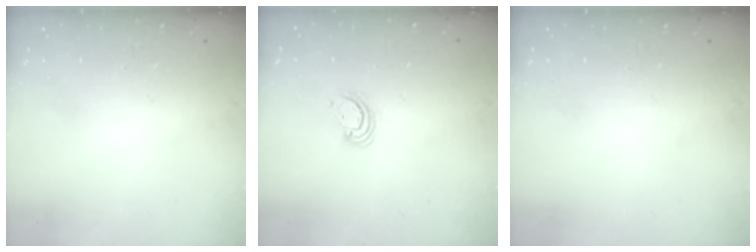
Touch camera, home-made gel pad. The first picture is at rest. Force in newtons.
{"total": 3.4, "press": 3.4, "slide": 0.4}
{"total": 0.0}